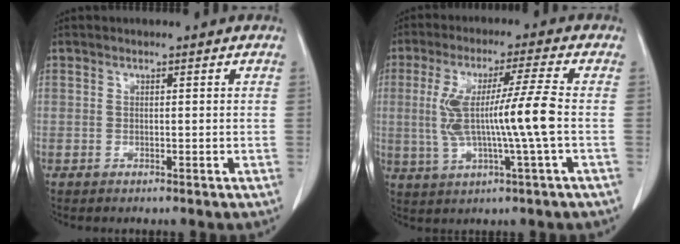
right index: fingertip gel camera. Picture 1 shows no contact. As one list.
[{"total": 10.9, "force": [-0.4, -0.5, 10.9], "torque": [-0.221, 0.008, -0.004]}]